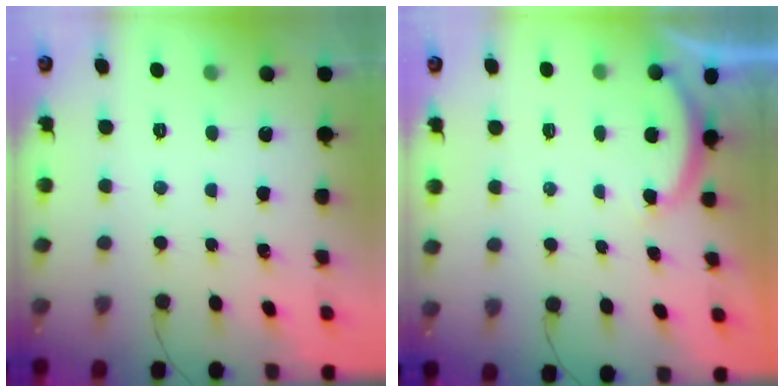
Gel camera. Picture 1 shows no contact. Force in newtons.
{"total": 2.9, "press": 2.8, "slide": 0.6}